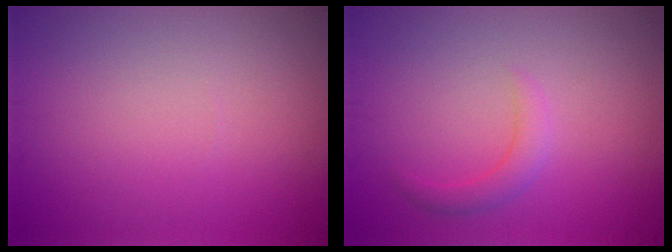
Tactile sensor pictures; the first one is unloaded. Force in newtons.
{"total": 1.7, "press": 1.7, "slide": 0.1}